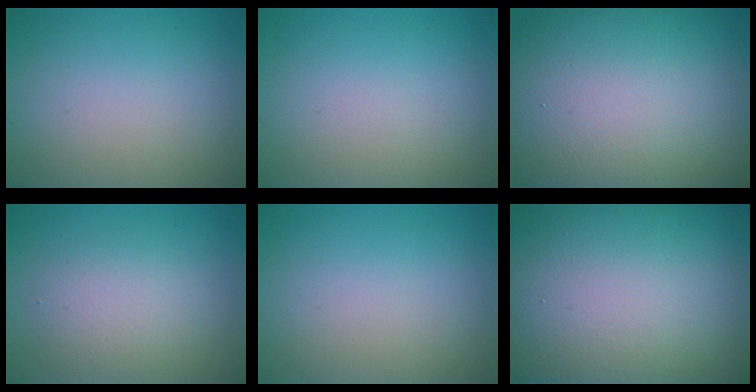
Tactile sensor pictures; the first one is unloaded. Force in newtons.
{"total": 0.0}
{"total": 19.1, "press": 19.1, "slide": 1.0}
{"total": 3.2, "press": 3.2, "slide": 0.2}
{"total": 0.0}
{"total": 23.9, "press": 23.9, "slide": 1.2}